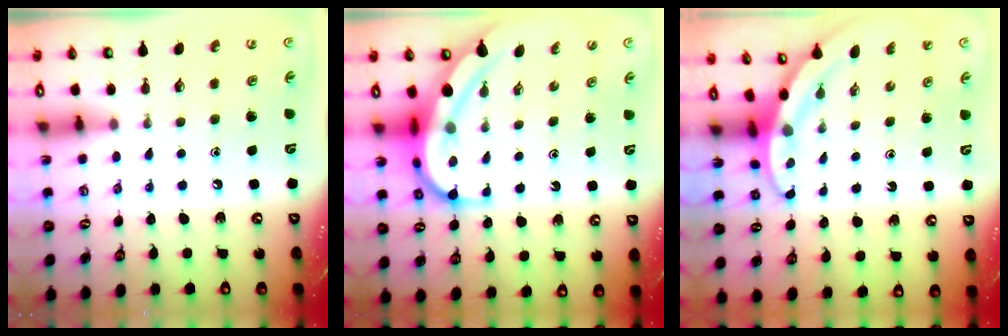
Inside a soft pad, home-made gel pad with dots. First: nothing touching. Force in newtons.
{"total": 8.2, "press": 8.2, "slide": 0.6}
{"total": 3.4, "press": 3.4, "slide": 0.1}